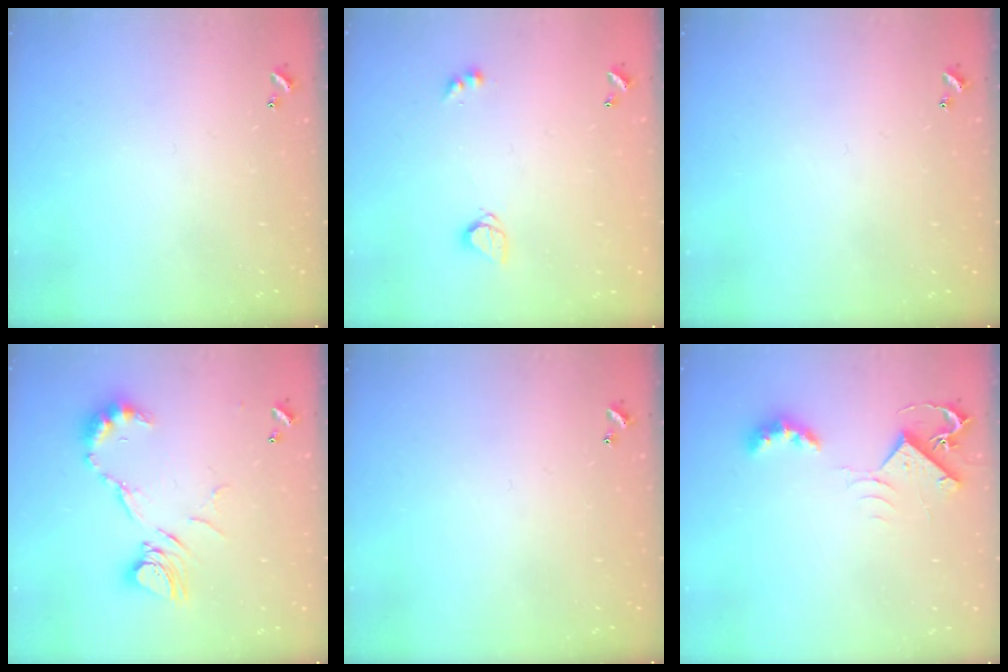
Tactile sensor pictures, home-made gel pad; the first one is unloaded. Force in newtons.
{"total": 3.4, "press": 3.3, "slide": 0.4}
{"total": 0.0}
{"total": 11.8, "press": 11.8, "slide": 1.4}
{"total": 0.0}
{"total": 6.9, "press": 6.9, "slide": 1.0}